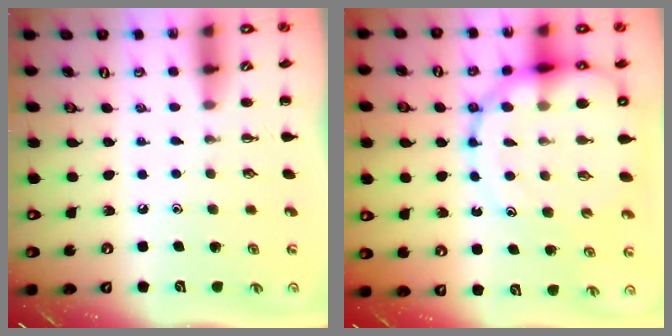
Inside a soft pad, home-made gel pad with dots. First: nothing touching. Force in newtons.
{"total": 19.7, "press": 19.2, "slide": 4.6}